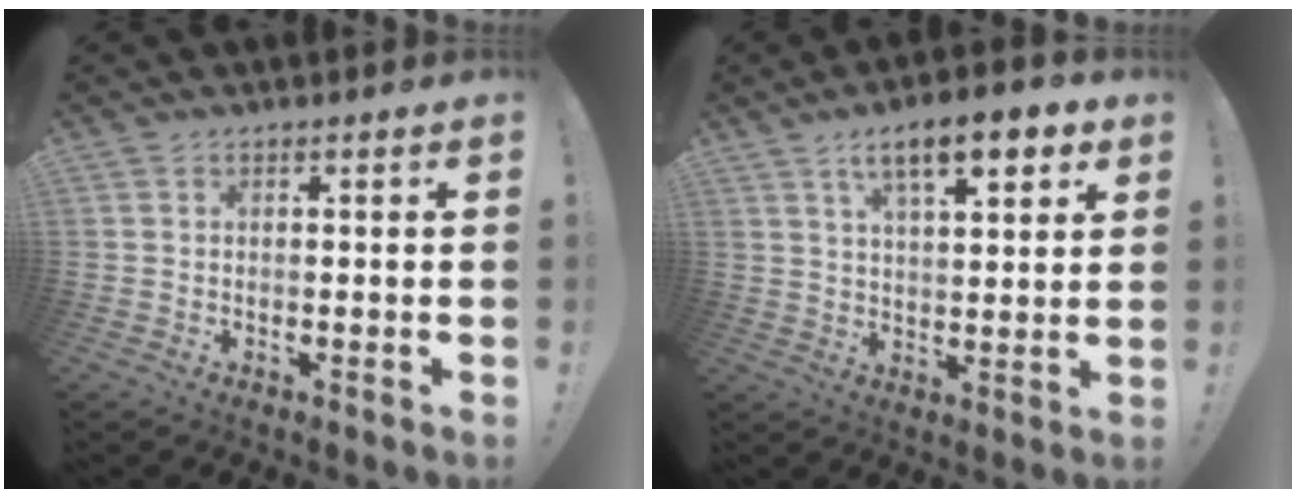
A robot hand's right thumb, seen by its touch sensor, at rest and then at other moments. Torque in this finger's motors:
{"motor_torque": [0.02, 0.18, 0.90, 0.55, 0.05]}